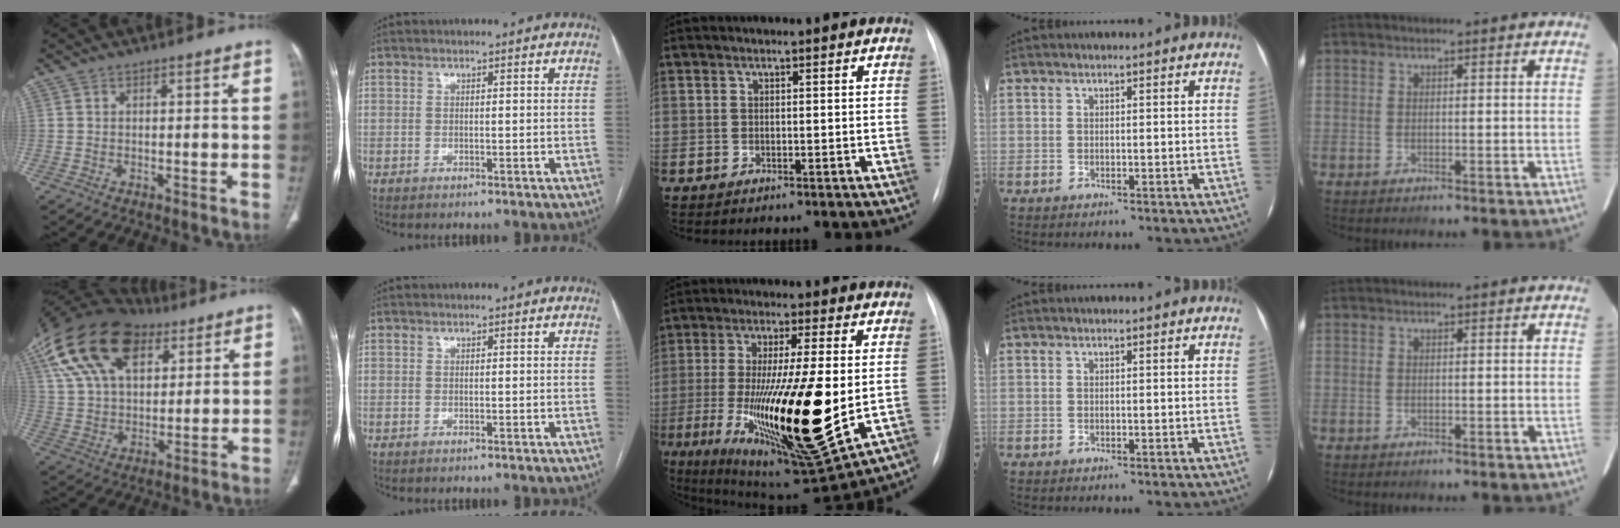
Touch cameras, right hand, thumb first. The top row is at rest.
{"thumb": {"total": 24.8, "force": [13.3, 13.5, 16.0], "torque": [-0.308, 0.005, 0.243]}, "middle": {"total": 23.5, "force": [-3.0, 4.2, 22.9], "torque": [-0.392, -0.047, -0.032]}}